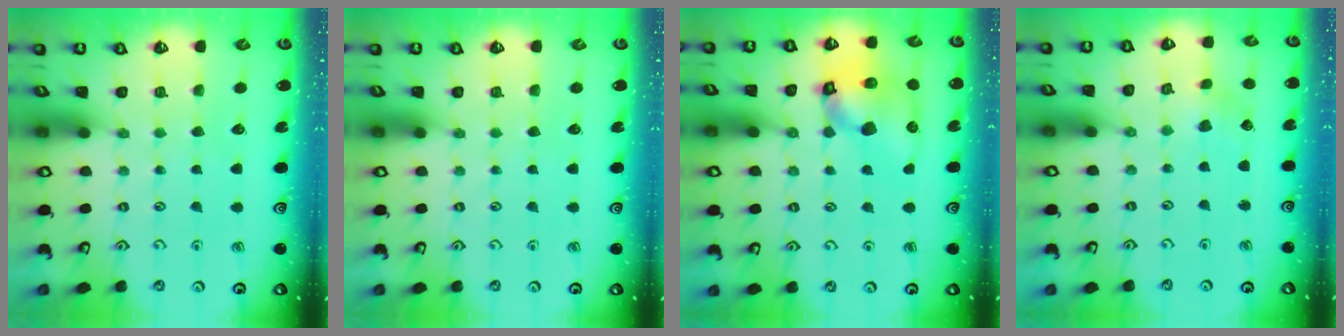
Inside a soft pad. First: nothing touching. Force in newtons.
{"total": 0.0}
{"total": 15.9, "press": 15.7, "slide": 2.6}
{"total": 2.6, "press": 2.6, "slide": 0.4}